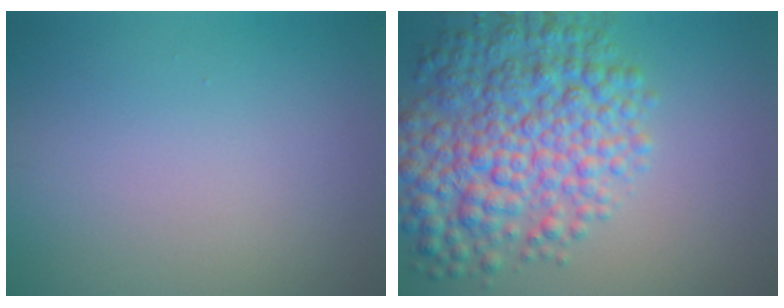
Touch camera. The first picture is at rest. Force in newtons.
{"total": 8.9, "press": 8.9, "slide": 0.2}